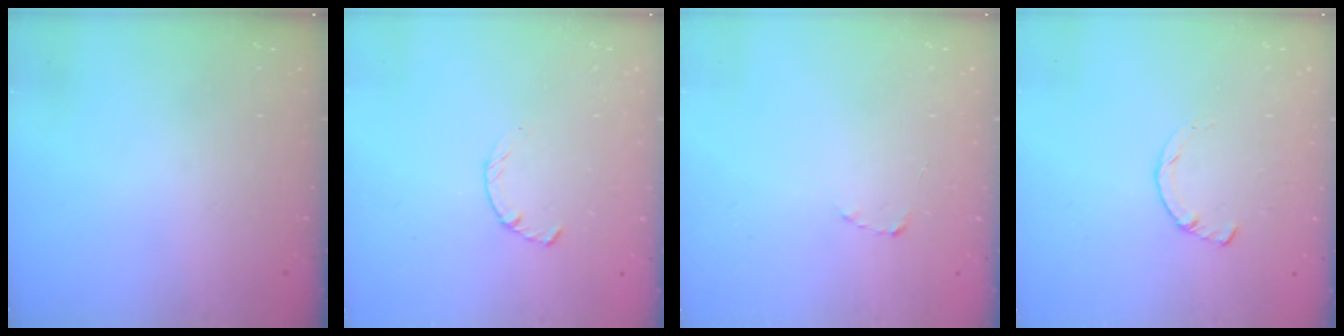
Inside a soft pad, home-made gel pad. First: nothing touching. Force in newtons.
{"total": 2.4, "press": 2.3, "slide": 0.4}
{"total": 1.8, "press": 1.7, "slide": 0.3}
{"total": 2.3, "press": 2.3, "slide": 0.1}